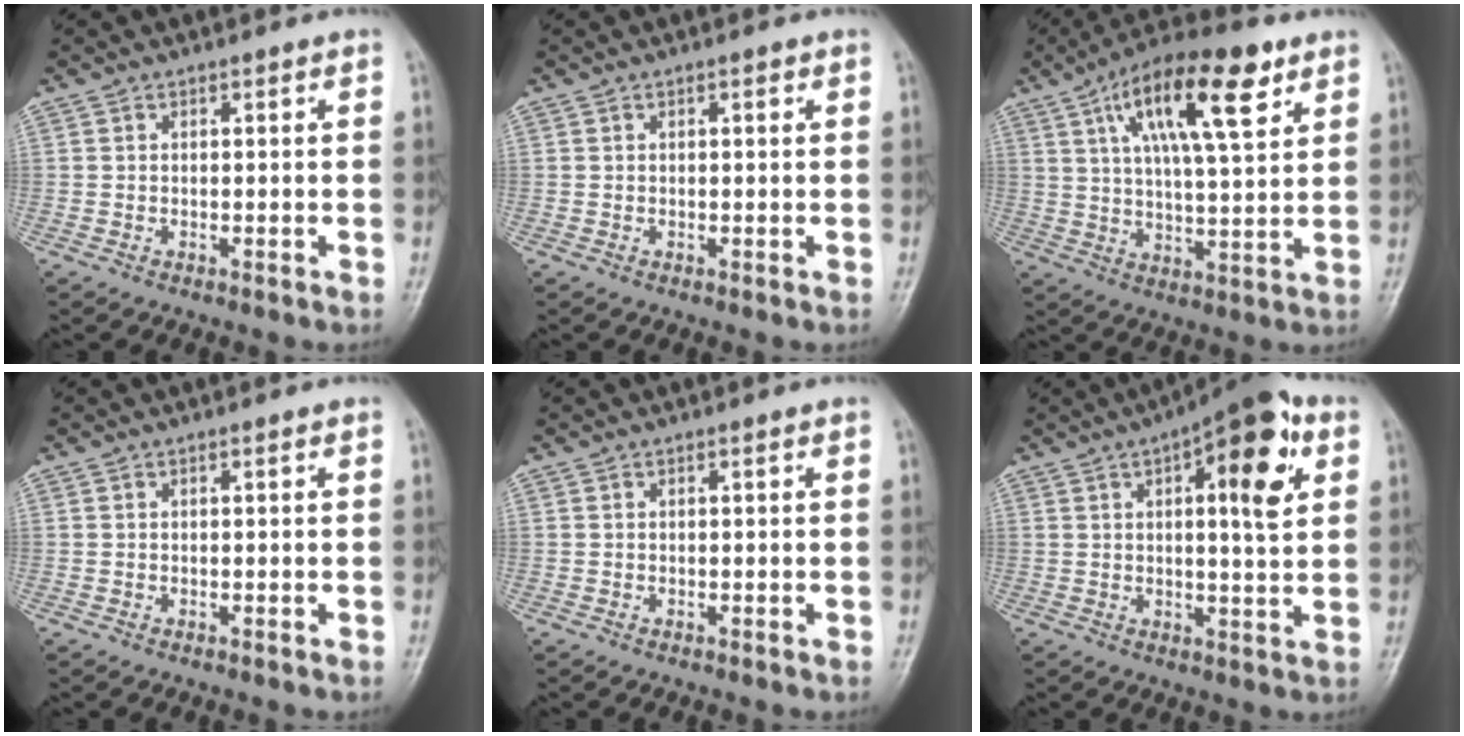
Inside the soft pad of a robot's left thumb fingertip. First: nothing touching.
{"total": 0.8, "force": [0.3, 0.3, 0.7], "torque": [-0.008, 0.001, 0.004]}
{"total": 17.6, "force": [8.2, 5.8, 14.5], "torque": [-0.222, -0.012, 0.132]}
{"total": 0.0}
{"total": 0.0}
{"total": 14.2, "force": [5.1, 4.8, 12.4], "torque": [-0.144, -0.002, 0.062]}